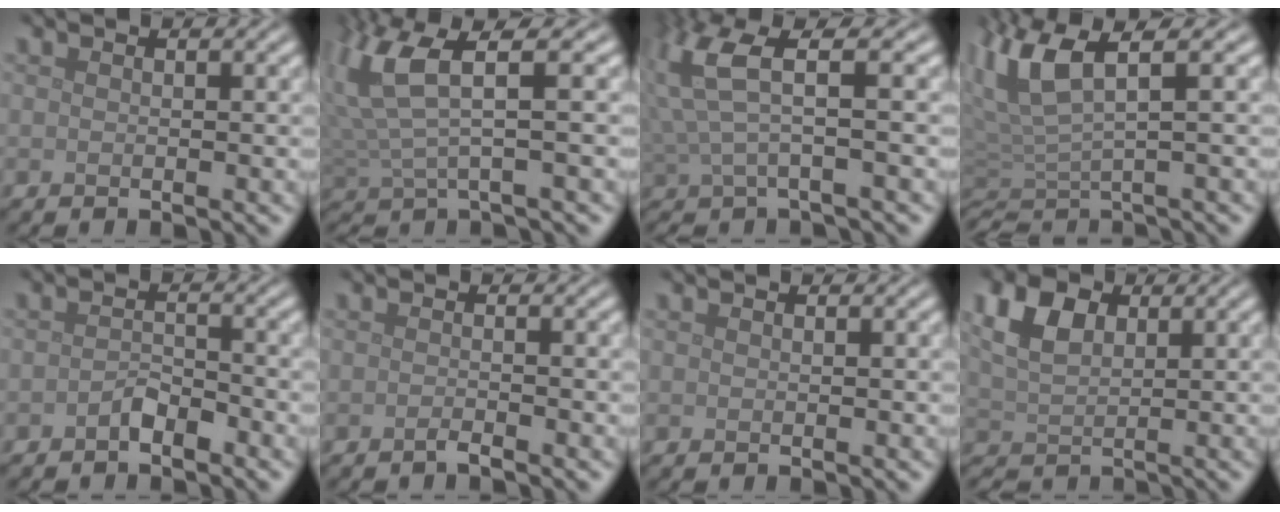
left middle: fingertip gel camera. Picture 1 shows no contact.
{"total": 5.4, "force": [2.0, 1.2, 4.9], "torque": [-0.119, 0.003, 0.039]}
{"total": 5.0, "force": [1.7, 0.8, 4.6], "torque": [-0.110, 0.008, 0.030]}
{"total": 5.4, "force": [2.0, 1.5, 4.8], "torque": [-0.100, 0.004, 0.032]}
{"total": 1.7, "force": [-1.2, 0.7, 1.0], "torque": [-0.019, 0.005, -0.024]}
{"total": 0.9, "force": [-0.7, 0.1, 0.6], "torque": [-0.010, 0.002, -0.017]}
{"total": 0.0}
{"total": 4.2, "force": [1.6, 2.8, 2.6], "torque": [-0.056, 0.003, 0.030]}